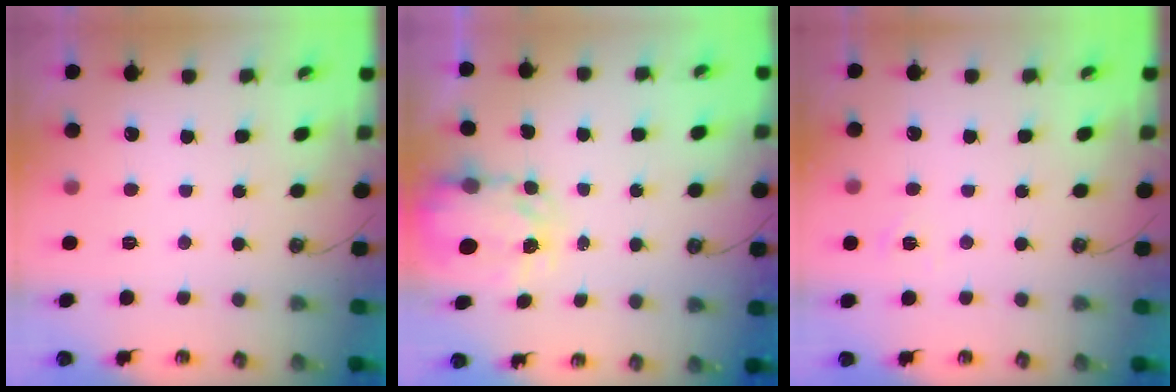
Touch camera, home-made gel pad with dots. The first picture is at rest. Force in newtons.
{"total": 3.9, "press": 3.9, "slide": 0.3}
{"total": 3.6, "press": 3.6, "slide": 0.4}